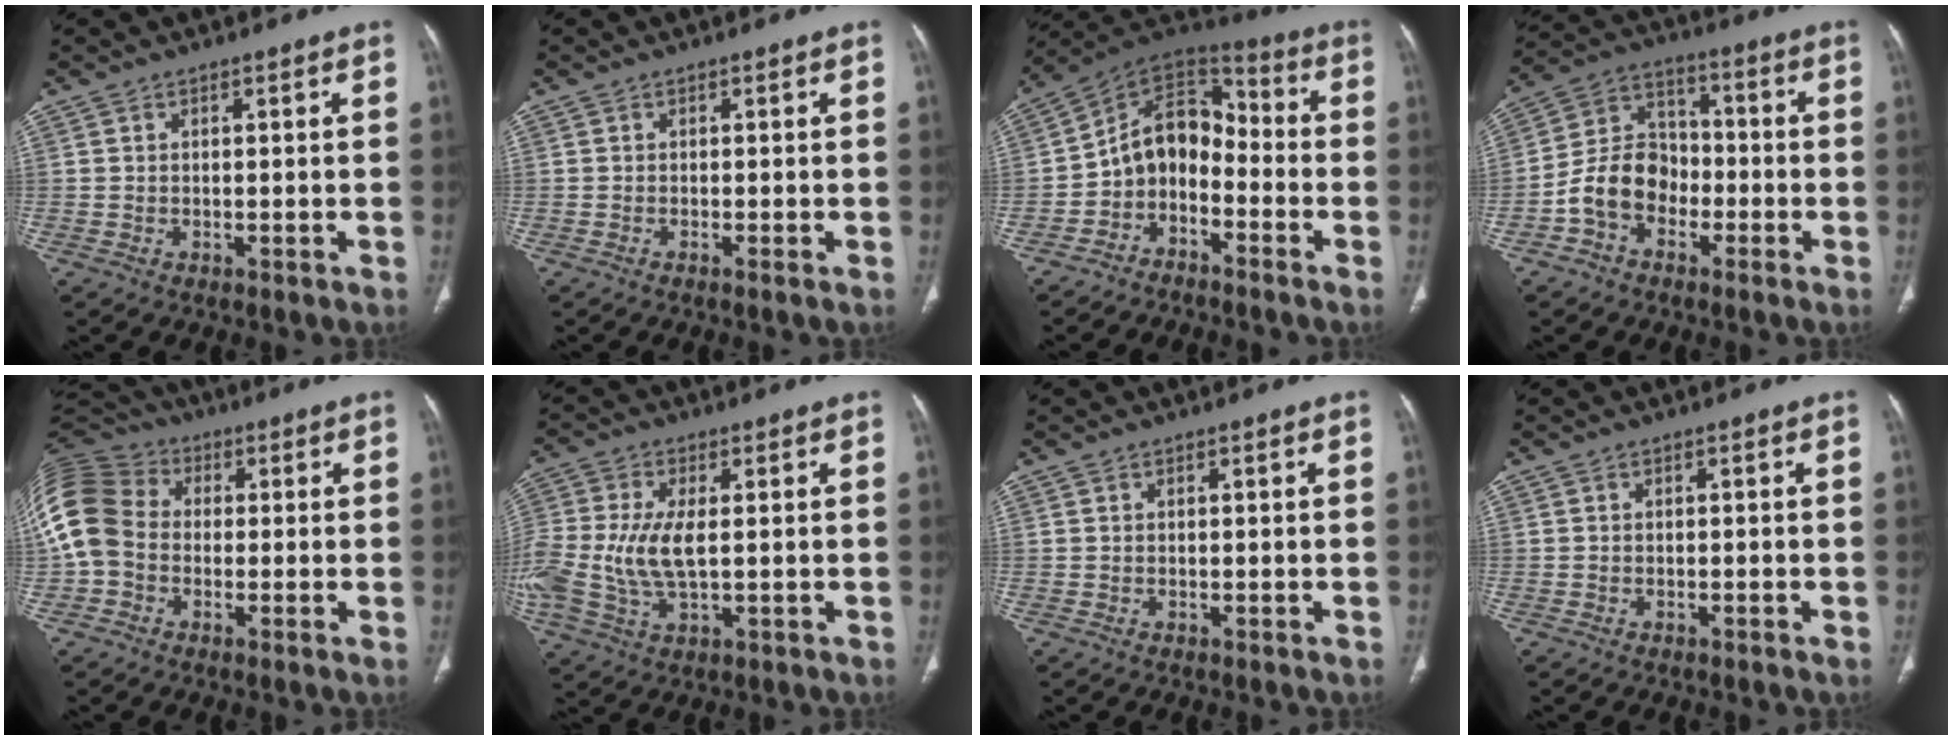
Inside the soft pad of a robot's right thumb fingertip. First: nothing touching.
{"total": 0.0}
{"total": 10.8, "force": [-4.1, 7.9, 6.2], "torque": [-0.074, 0.086, -0.088]}
{"total": 10.3, "force": [-3.8, 8.1, 5.2], "torque": [-0.077, 0.045, -0.079]}
{"total": 15.7, "force": [-0.4, 13.0, 8.8], "torque": [-0.205, 0.039, -0.019]}
{"total": 13.5, "force": [-0.3, 6.8, 11.7], "torque": [-0.287, -0.004, 0.000]}
{"total": 0.0}
{"total": 0.0}